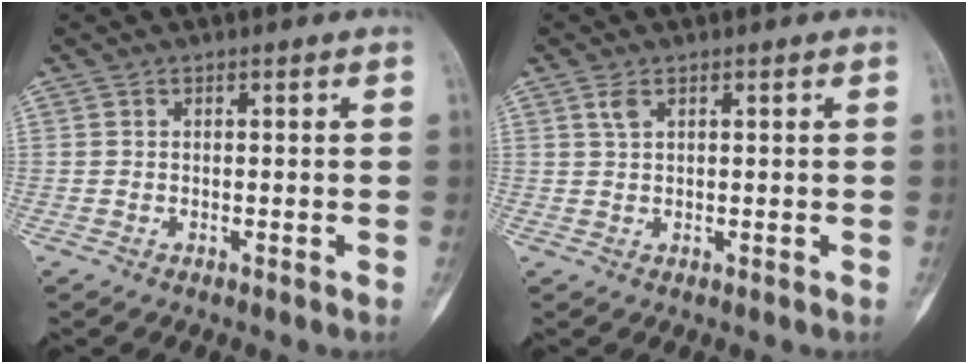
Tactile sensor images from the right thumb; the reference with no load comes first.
{"total": 1.7, "force": [0.9, 0.7, 1.2], "torque": [-0.029, 0.005, 0.022]}